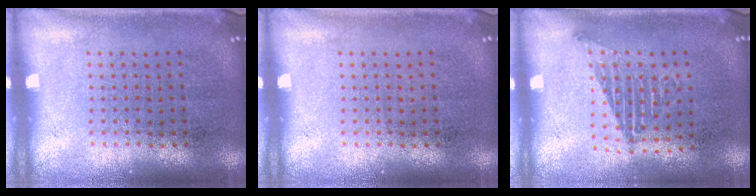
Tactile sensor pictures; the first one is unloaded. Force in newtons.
{"total": 0.0}
{"total": 1.1, "press": 1.0, "slide": 0.4}